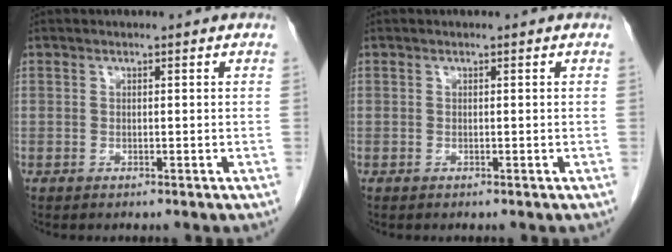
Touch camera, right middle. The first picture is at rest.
{"total": 0.0}